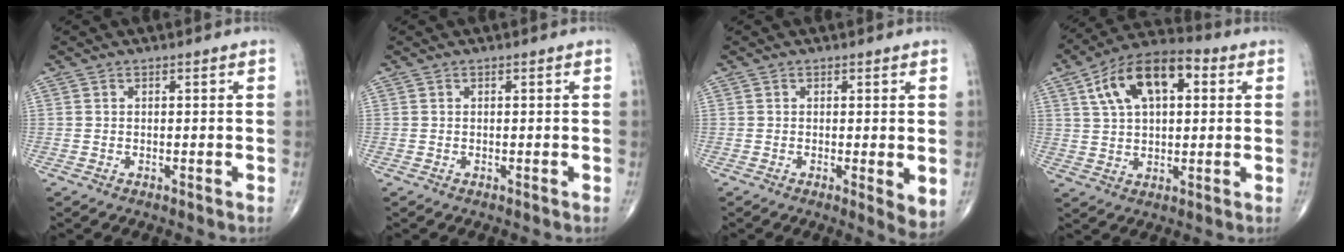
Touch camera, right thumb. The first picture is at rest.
{"total": 0.0}
{"total": 3.7, "force": [-0.1, 1.0, 3.6], "torque": [-0.053, -0.014, -0.005]}
{"total": 15.2, "force": [4.9, 8.1, 11.9], "torque": [-0.189, 0.019, 0.075]}